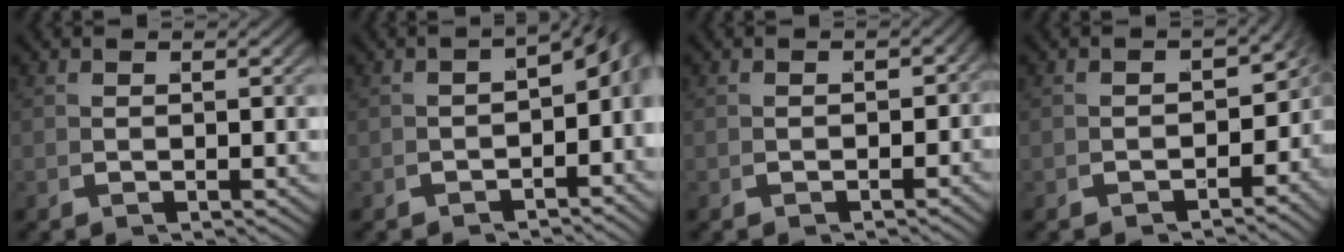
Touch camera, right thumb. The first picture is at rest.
{"total": 5.4, "force": [-1.5, 3.1, 4.2], "torque": [-0.040, -0.009, -0.020]}
{"total": 1.3, "force": [-1.1, 0.7, 0.3], "torque": [0.009, -0.006, -0.018]}
{"total": 4.3, "force": [-1.3, 3.2, 2.7], "torque": [-0.018, -0.020, -0.016]}